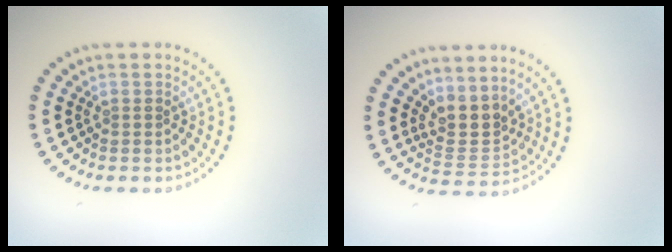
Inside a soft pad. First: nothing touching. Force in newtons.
{"total": 3.0, "press": 2.0, "slide": 2.2}